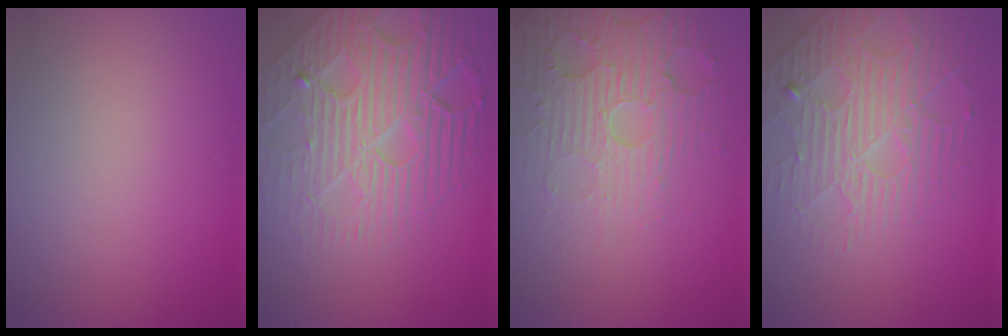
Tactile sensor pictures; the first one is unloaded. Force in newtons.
{"total": 8.2, "press": 5.7, "slide": 5.9}
{"total": 5.7, "press": 3.5, "slide": 4.5}
{"total": 4.2, "press": 3.9, "slide": 1.5}